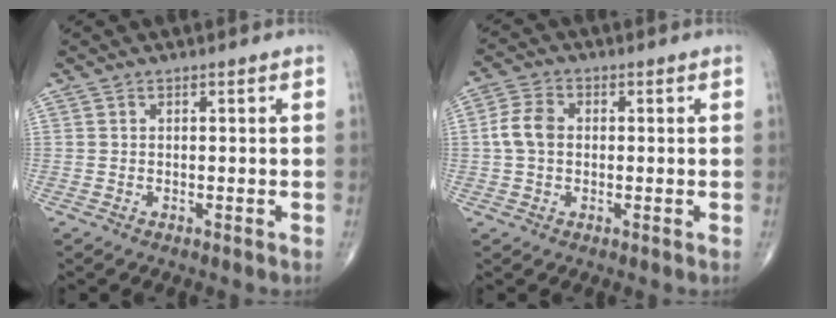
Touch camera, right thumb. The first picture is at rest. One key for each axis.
{"total": 5.3, "fx": 0.1, "fy": 3.9, "fz": 3.7, "tx": -0.074, "ty": 0.013, "tz": -0.004}